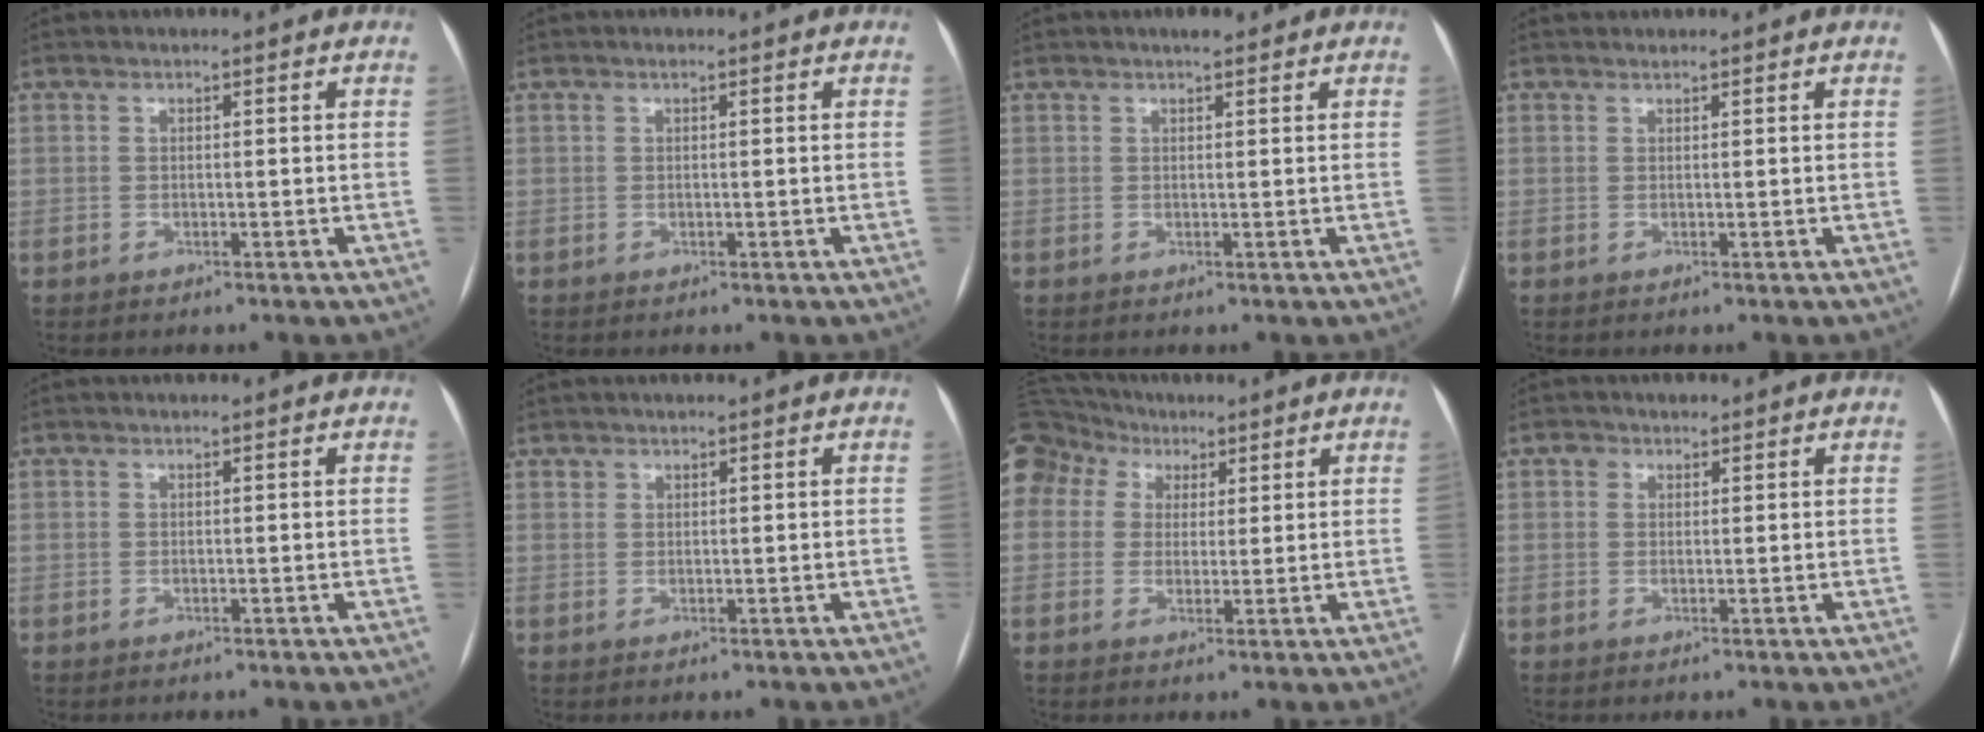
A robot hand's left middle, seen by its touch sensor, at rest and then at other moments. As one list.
[{"total": 0.0}, {"total": 2.0, "force": [1.5, 0.5, 1.1], "torque": [-0.020, 0.007, 0.022]}, {"total": 0.5, "force": [0.5, 0.1, 0.0], "torque": [-0.007, 0.010, 0.012]}, {"total": 0.0}, {"total": 0.6, "force": [0.5, 0.4, 0.0], "torque": [0.003, 0.004, 0.007]}, {"total": 17.9, "force": [8.2, 14.5, 6.6], "torque": [-0.216, 0.098, 0.164]}, {"total": 1.4, "force": [0.7, 1.2, 0.2], "torque": [0.000, 0.005, 0.006]}]